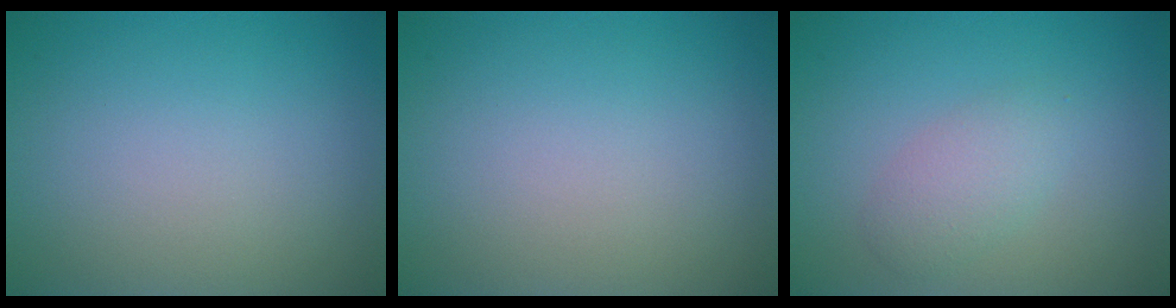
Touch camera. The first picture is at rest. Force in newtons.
{"total": 0.0}
{"total": 2.2, "press": 2.2, "slide": 0.0}